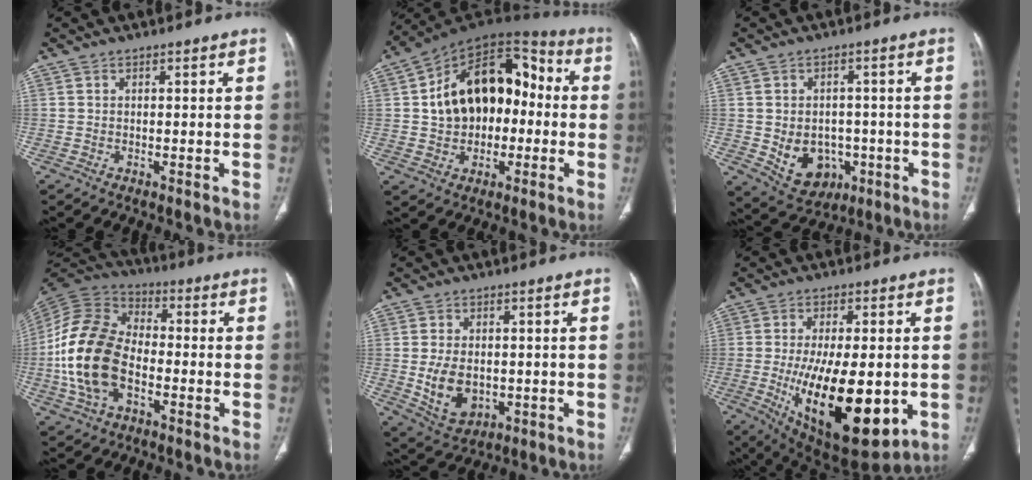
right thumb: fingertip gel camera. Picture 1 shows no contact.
{"total": 20.3, "force": [0.6, 13.7, 15.0], "torque": [-0.202, 0.046, 0.006]}
{"total": 9.8, "force": [-2.4, 7.7, 5.4], "torque": [-0.055, 0.014, -0.015]}
{"total": 17.8, "force": [-3.9, 11.4, 13.2], "torque": [-0.265, 0.026, -0.076]}
{"total": 8.7, "force": [-1.0, 6.0, 6.3], "torque": [-0.100, -0.006, 0.002]}
{"total": 21.8, "force": [-4.4, 9.1, 19.3], "torque": [-0.316, -0.027, -0.042]}